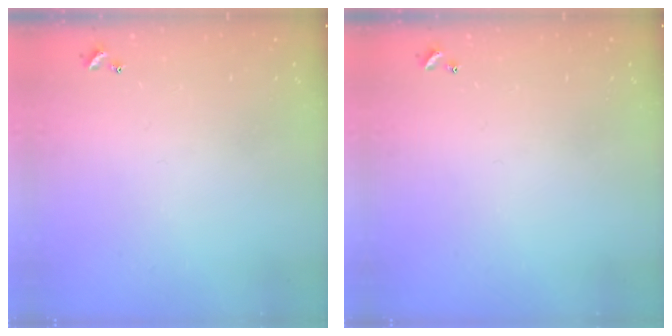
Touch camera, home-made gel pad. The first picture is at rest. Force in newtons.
{"total": 0.0}